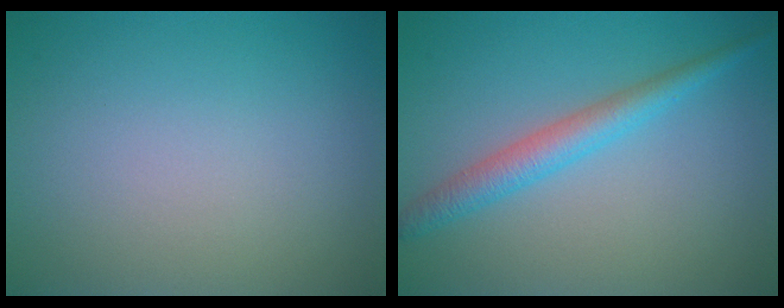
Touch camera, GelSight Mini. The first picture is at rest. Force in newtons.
{"total": 3.1, "press": 3.1, "slide": 0.1}